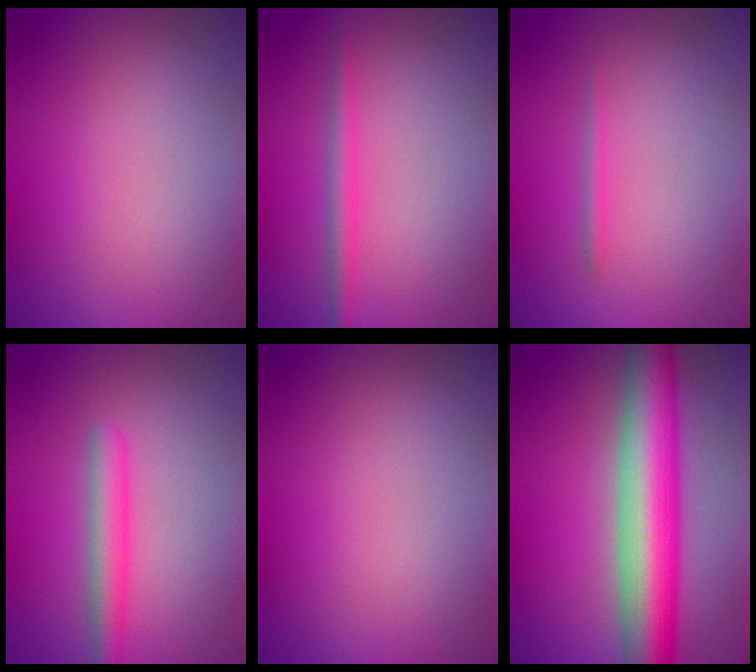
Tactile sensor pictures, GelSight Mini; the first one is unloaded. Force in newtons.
{"total": 1.9, "press": 1.9, "slide": 0.0}
{"total": 0.8, "press": 0.8, "slide": 0.1}
{"total": 3.0, "press": 3.0, "slide": 0.1}
{"total": 0.0}
{"total": 10.3, "press": 10.3, "slide": 0.3}